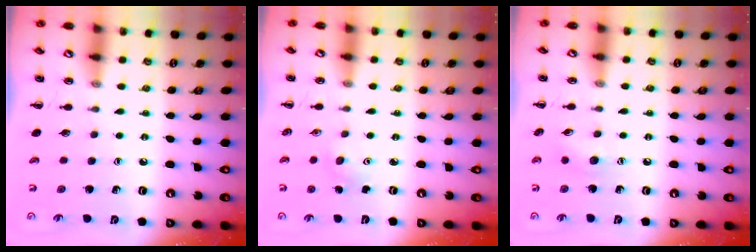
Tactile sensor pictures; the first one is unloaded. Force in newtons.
{"total": 3.2, "press": 3.1, "slide": 0.8}
{"total": 5.9, "press": 5.7, "slide": 1.5}